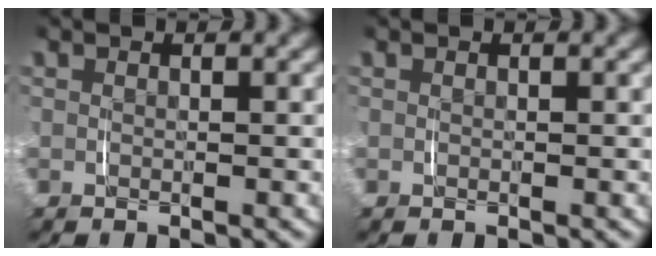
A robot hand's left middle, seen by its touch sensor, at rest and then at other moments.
{"total": 0.0}